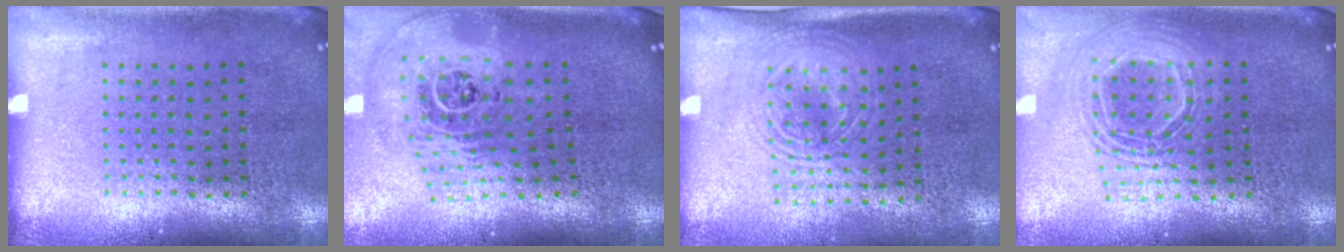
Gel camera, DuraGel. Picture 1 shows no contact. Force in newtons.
{"total": 2.9, "press": 2.0, "slide": 2.1}
{"total": 1.5, "press": 1.3, "slide": 0.7}
{"total": 2.0, "press": 1.5, "slide": 1.3}